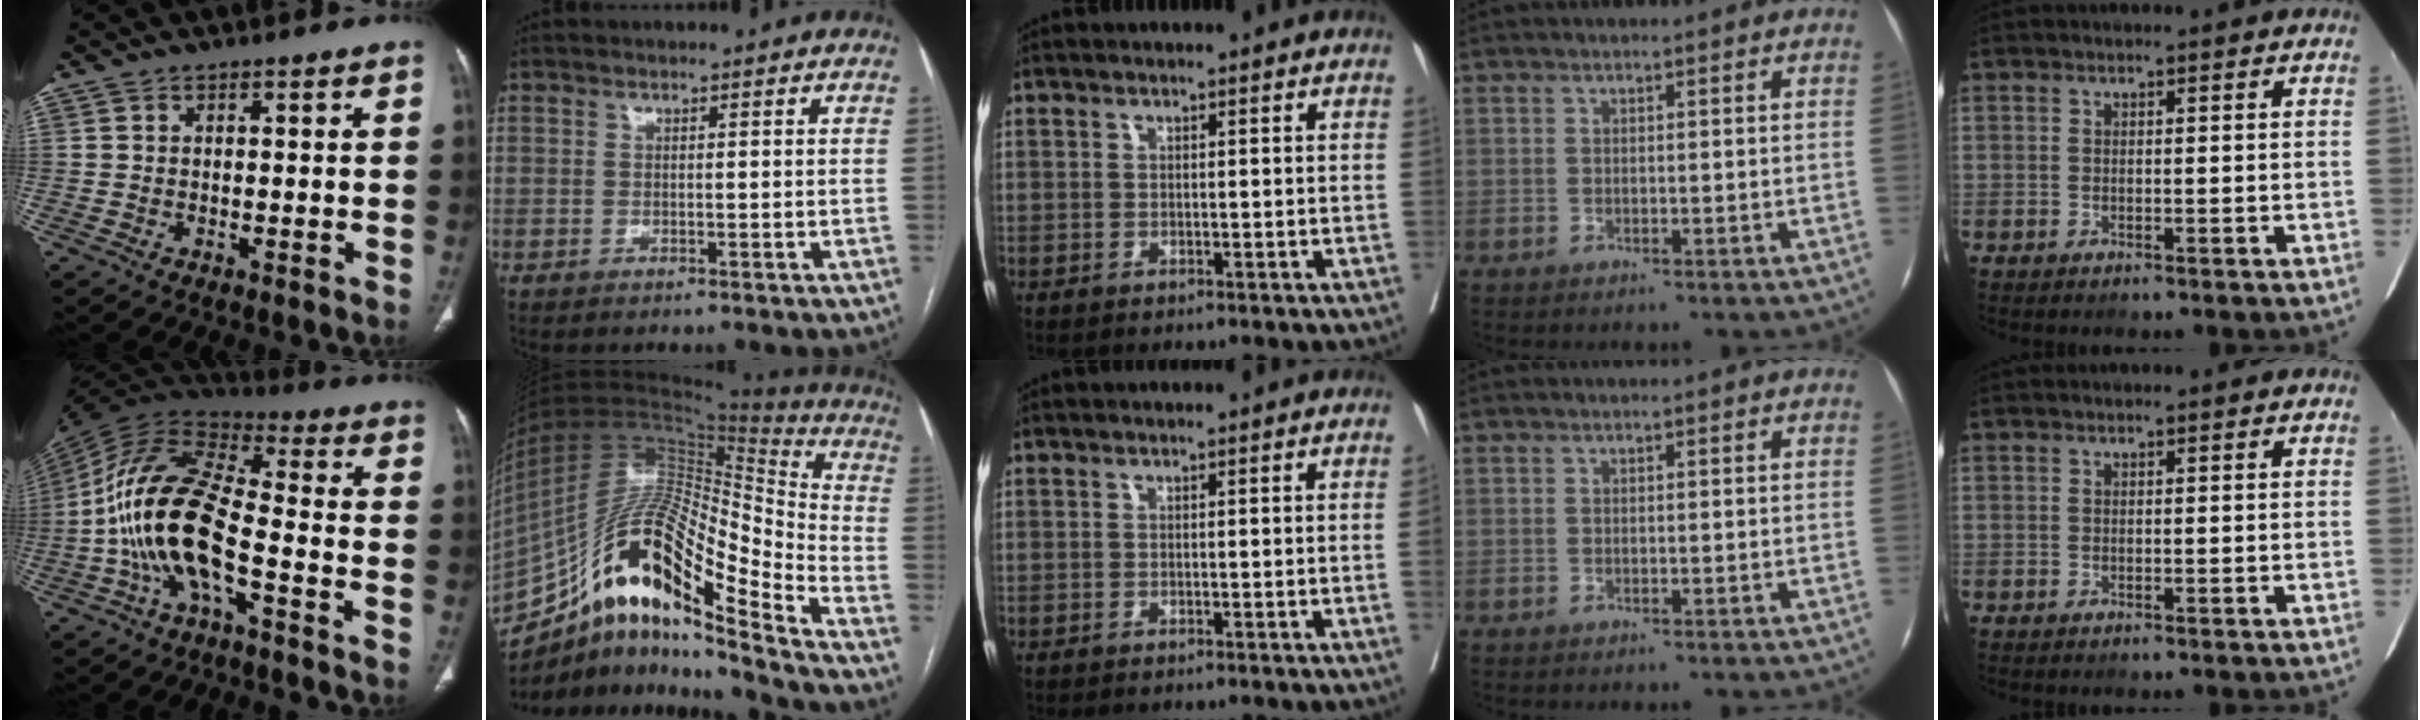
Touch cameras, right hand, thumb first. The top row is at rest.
{"thumb": {"total": 17.6, "force": [-5.1, 7.0, 15.3], "torque": [-0.303, 0.053, -0.098]}, "index": {"total": 24.8, "force": [-14.3, 5.3, 19.5], "torque": [-0.357, 0.014, -0.250]}, "middle": {"total": 0.6, "force": [0.0, -0.2, 0.5], "torque": [-0.004, 0.002, 0.002]}}